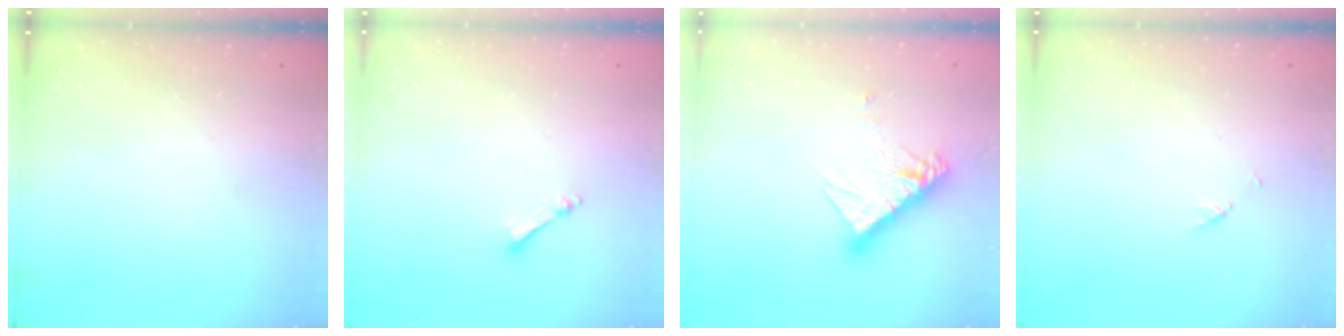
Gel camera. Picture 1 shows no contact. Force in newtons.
{"total": 2.4, "press": 2.3, "slide": 0.4}
{"total": 11.9, "press": 11.8, "slide": 1.0}
{"total": 2.1, "press": 2.1, "slide": 0.3}